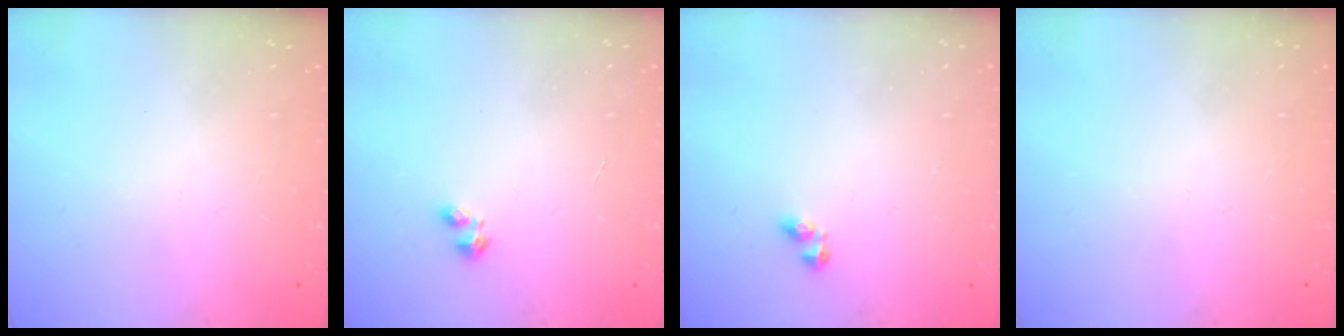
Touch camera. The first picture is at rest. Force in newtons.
{"total": 2.0, "press": 2.0, "slide": 0.4}
{"total": 3.0, "press": 2.9, "slide": 0.9}
{"total": 0.0}